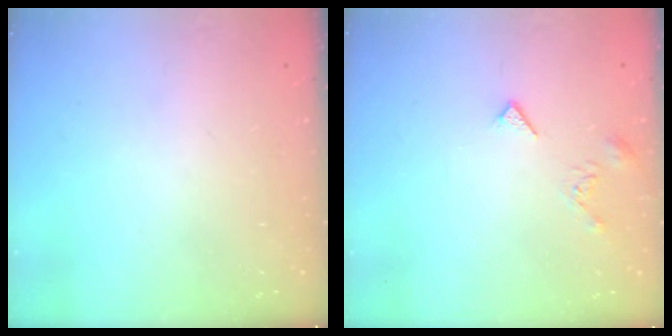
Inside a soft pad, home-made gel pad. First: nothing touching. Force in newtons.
{"total": 3.0, "press": 2.9, "slide": 0.4}